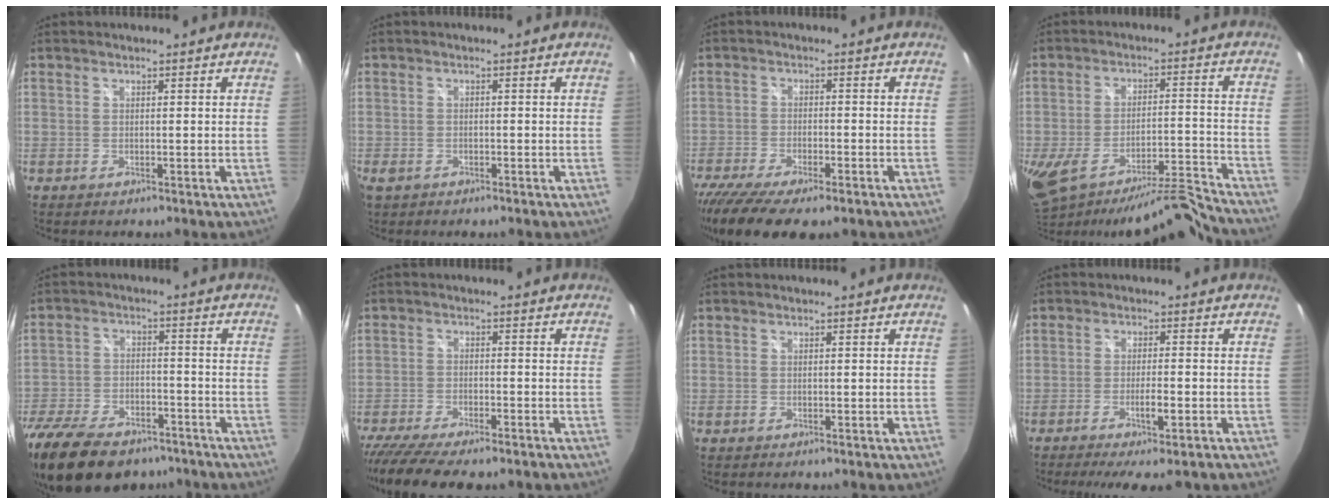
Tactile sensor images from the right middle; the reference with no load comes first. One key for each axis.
{"total": 2.6, "fx": -1.6, "fy": 1.6, "fz": 1.3, "tx": -0.030, "ty": -0.007, "tz": -0.028}
{"total": 14.4, "fx": -11.0, "fy": 3.8, "fz": 8.6, "tx": -0.184, "ty": -0.059, "tz": -0.176}
{"total": 15.5, "fx": -13.5, "fy": 2.2, "fz": 7.4, "tx": -0.143, "ty": -0.024, "tz": -0.210}
{"total": 22.6, "fx": -16.4, "fy": 11.2, "fz": 10.8, "tx": -0.256, "ty": -0.018, "tz": -0.260}
{"total": 13.3, "fx": -10.9, "fy": 2.7, "fz": 7.1, "tx": -0.155, "ty": -0.047, "tz": -0.176}
{"total": 0.0}
{"total": 7.1, "fx": -4.5, "fy": 1.0, "fz": 5.4, "tx": -0.112, "ty": -0.019, "tz": -0.070}